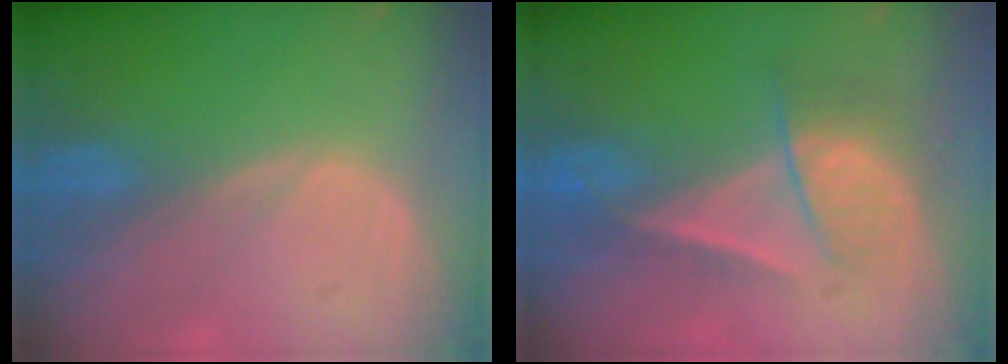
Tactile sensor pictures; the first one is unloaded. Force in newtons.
{"total": 7.1, "press": 6.1, "slide": 3.7}